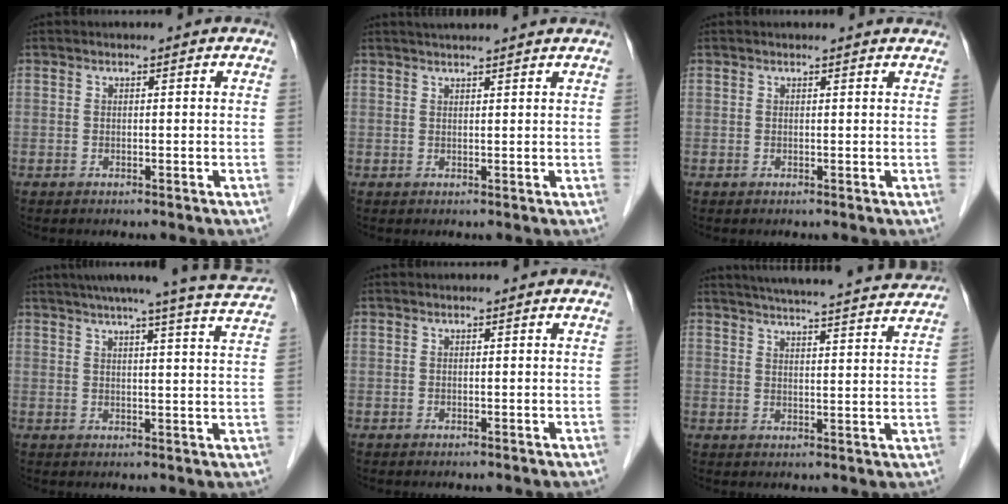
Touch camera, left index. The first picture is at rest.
{"total": 2.8, "force": [2.5, -0.5, 1.2], "torque": [-0.012, 0.021, 0.041]}
{"total": 2.6, "force": [2.6, 0.0, 0.6], "torque": [-0.012, 0.004, 0.022]}
{"total": 15.3, "force": [13.9, -1.1, 6.3], "torque": [-0.098, -0.028, 0.165]}
{"total": 0.0}
{"total": 21.9, "force": [20.4, 0.6, 7.9], "torque": [-0.122, -0.006, 0.261]}